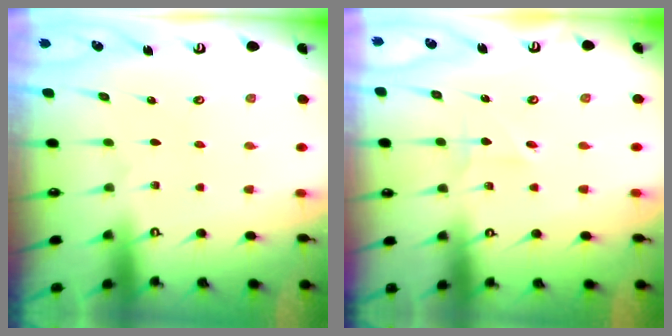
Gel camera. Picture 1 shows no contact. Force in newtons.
{"total": 2.7, "press": 2.6, "slide": 0.3}